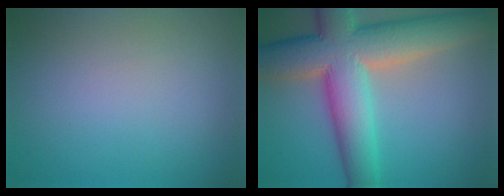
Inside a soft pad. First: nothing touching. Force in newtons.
{"total": 12.2, "press": 12.2, "slide": 0.7}